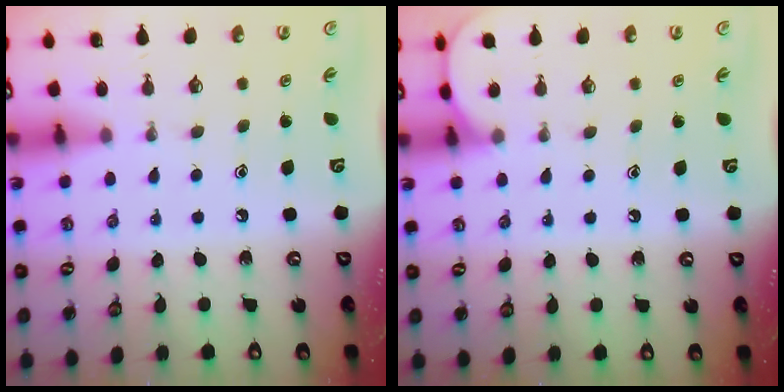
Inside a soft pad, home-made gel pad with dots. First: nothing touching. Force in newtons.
{"total": 4.7, "press": 4.6, "slide": 0.6}